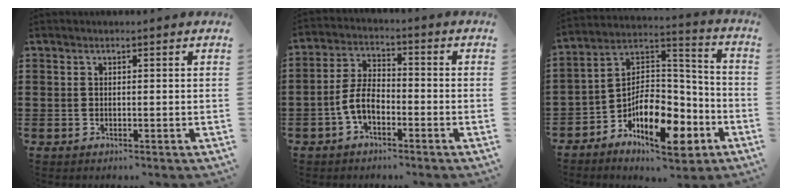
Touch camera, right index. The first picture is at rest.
{"total": 5.8, "force": [-2.5, 2.9, 4.3], "torque": [-0.110, 0.002, -0.055]}
{"total": 12.4, "force": [-6.1, 6.8, 8.4], "torque": [-0.132, 0.020, -0.109]}